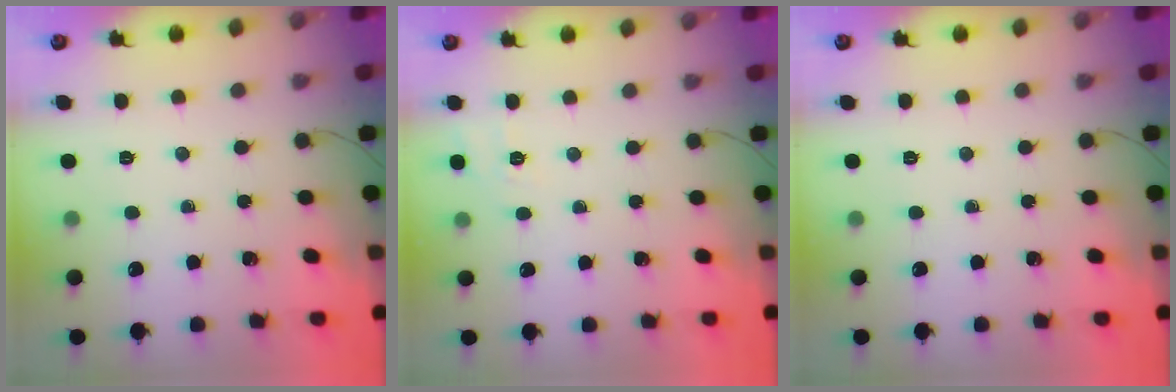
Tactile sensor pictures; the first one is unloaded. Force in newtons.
{"total": 9.0, "press": 8.8, "slide": 1.8}
{"total": 0.0}